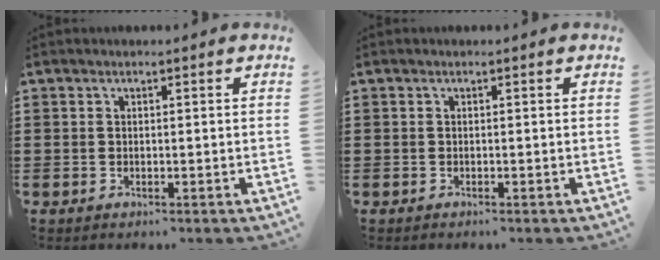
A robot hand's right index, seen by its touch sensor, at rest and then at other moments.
{"total": 0.0}